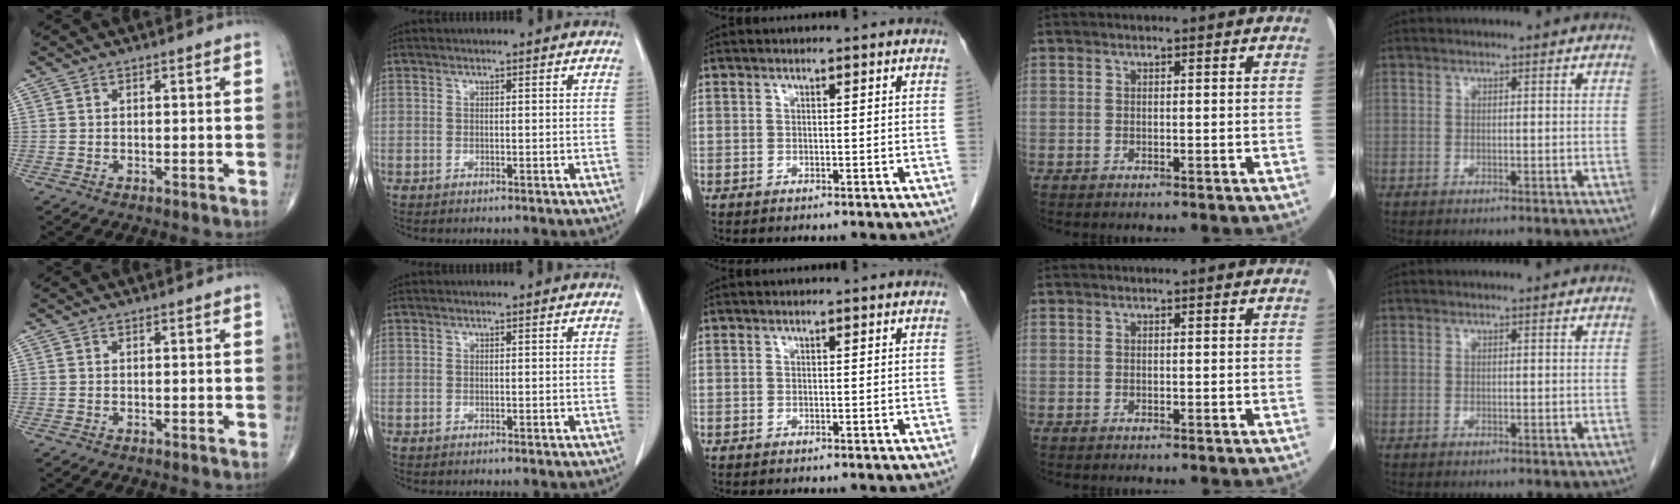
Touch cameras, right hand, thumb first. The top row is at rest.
{}